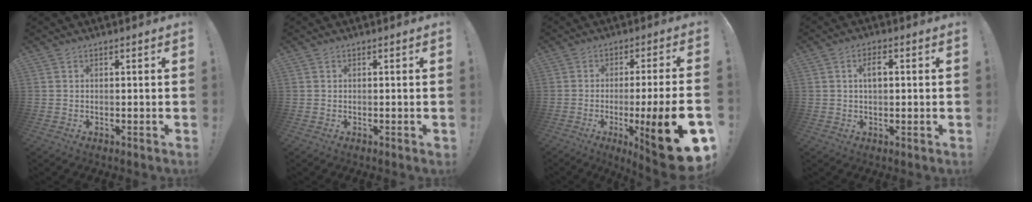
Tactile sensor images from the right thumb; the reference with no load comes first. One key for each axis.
{"total": 0.0}
{"total": 17.8, "fx": -6.1, "fy": 1.1, "fz": 16.7, "tx": -0.248, "ty": 0.015, "tz": -0.083}
{"total": 4.0, "fx": 0.8, "fy": 1.8, "fz": 3.4, "tx": -0.045, "ty": 0.001, "tz": 0.009}